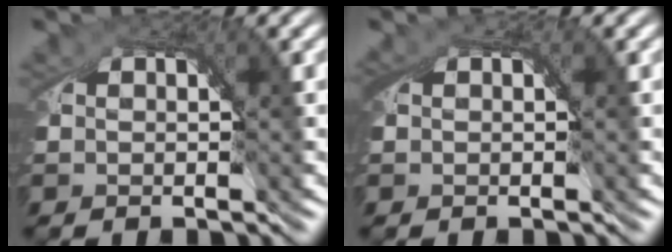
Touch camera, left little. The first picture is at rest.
{"total": 0.7, "force": [-0.1, 0.3, 0.6], "torque": [-0.010, -0.001, 0.000]}